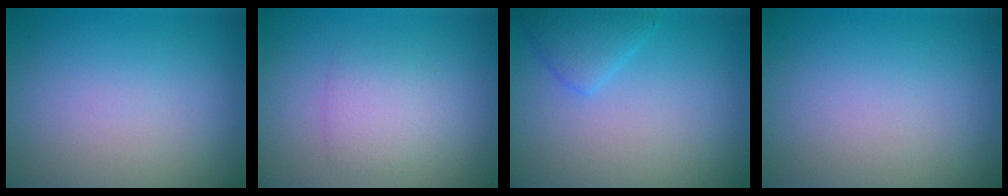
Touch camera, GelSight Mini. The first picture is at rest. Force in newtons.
{"total": 2.3, "press": 2.3, "slide": 0.1}
{"total": 2.2, "press": 2.2, "slide": 0.2}
{"total": 0.0}